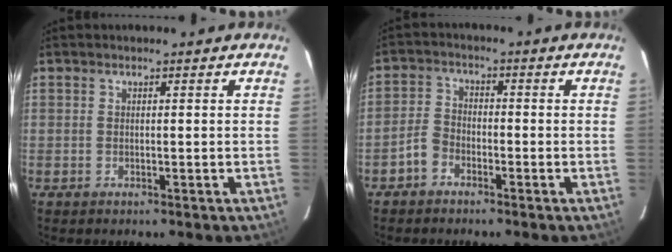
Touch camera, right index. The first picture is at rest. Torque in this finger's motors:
{"motor_torque": [0.28, -0.06, -0.12, -0.05]}